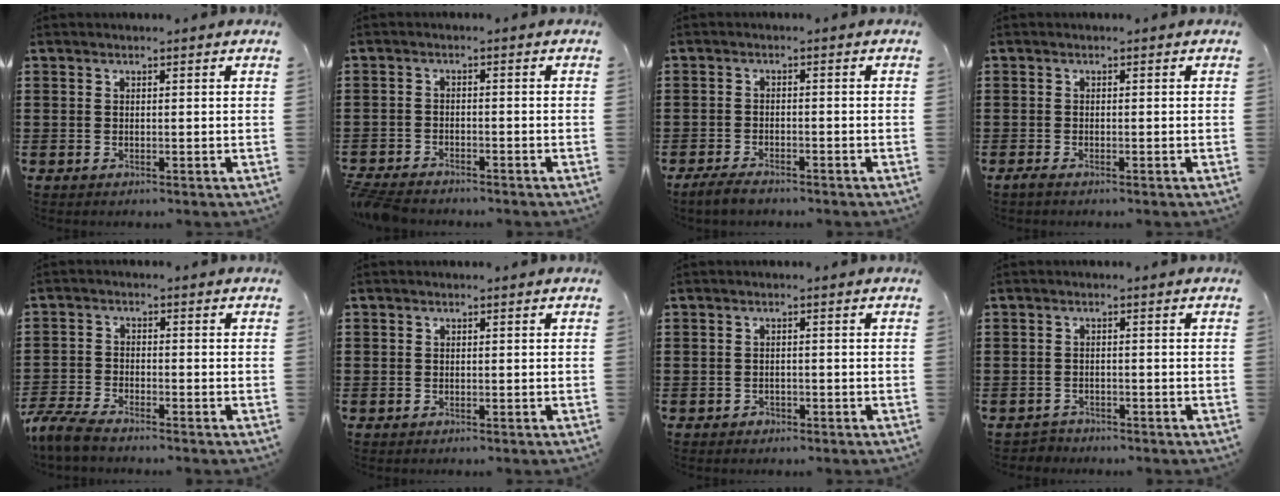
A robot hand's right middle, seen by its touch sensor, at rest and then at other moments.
{"total": 3.0, "force": [-2.9, 0.5, 0.4], "torque": [-0.025, -0.003, -0.067]}
{"total": 2.5, "force": [-2.1, 0.7, 1.1], "torque": [-0.035, -0.002, -0.045]}
{"total": 0.7, "force": [-0.5, 0.0, 0.5], "torque": [-0.011, -0.004, -0.008]}
{"total": 4.4, "force": [-4.0, 0.6, 1.5], "torque": [-0.054, -0.009, -0.086]}
{"total": 0.6, "force": [-0.2, 0.6, 0.1], "torque": [-0.002, 0.004, -0.004]}
{"total": 0.8, "force": [-0.6, 0.5, 0.0], "torque": [-0.004, 0.000, -0.014]}
{"total": 1.5, "force": [-1.4, 0.3, -0.2], "torque": [-0.002, 0.000, -0.032]}